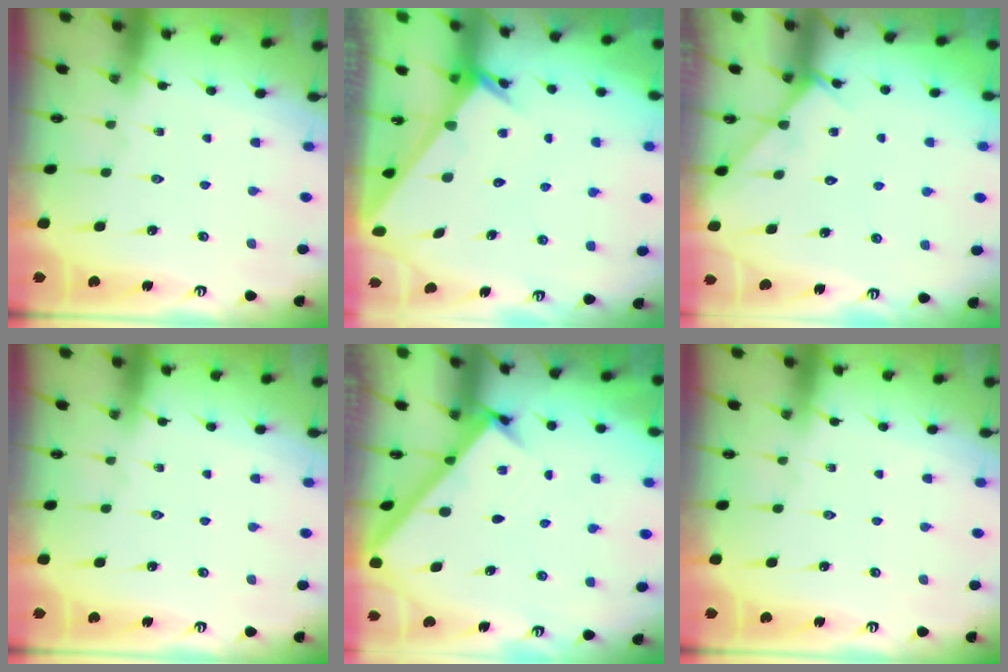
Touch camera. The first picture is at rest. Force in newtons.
{"total": 2.0, "press": 2.0, "slide": 0.1}
{"total": 5.4, "press": 5.4, "slide": 0.3}
{"total": 0.0}
{"total": 2.9, "press": 2.9, "slide": 0.4}
{"total": 0.0}